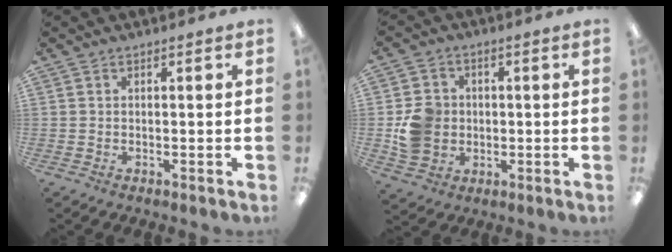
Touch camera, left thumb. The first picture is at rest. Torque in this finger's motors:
{"motor_torque": [0.91, 0.93, 0.38, -0.37, 0.15]}